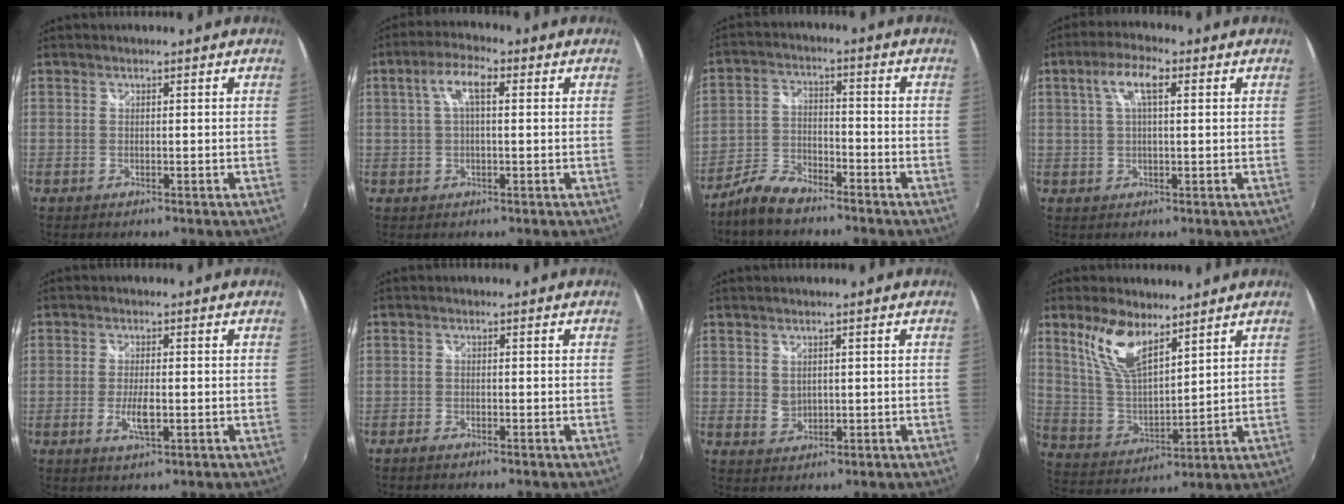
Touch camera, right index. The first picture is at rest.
{"total": 5.7, "force": [1.3, 2.0, 5.2], "torque": [-0.099, 0.016, 0.025]}
{"total": 7.6, "force": [-6.4, 2.4, 3.3], "torque": [-0.077, 0.006, -0.126]}
{"total": 6.1, "force": [2.0, 1.9, 5.4], "torque": [-0.103, 0.014, 0.037]}
{"total": 3.9, "force": [-1.0, 1.1, 3.6], "torque": [-0.073, -0.008, -0.018]}
{"total": 1.6, "force": [-1.3, 0.5, 0.7], "torque": [-0.018, -0.003, -0.029]}
{"total": 2.1, "force": [0.7, 1.7, 0.9], "torque": [-0.012, 0.001, 0.015]}
{"total": 11.7, "force": [7.5, 4.5, 7.7], "torque": [-0.157, 0.008, 0.156]}